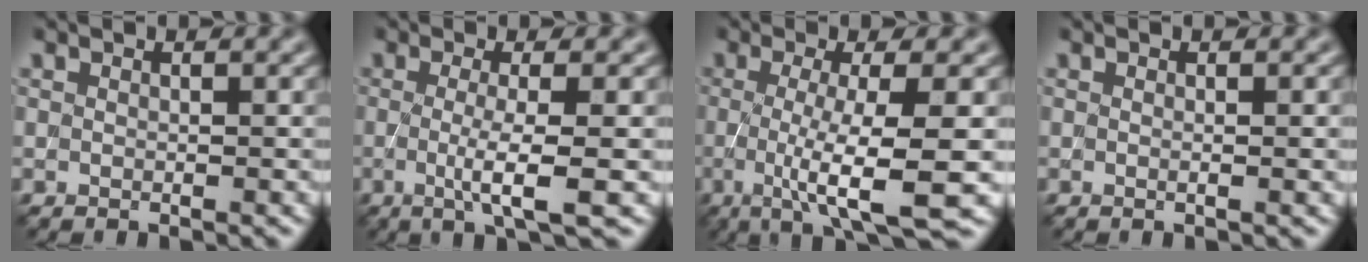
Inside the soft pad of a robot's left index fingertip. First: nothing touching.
{"total": 4.6, "force": [-0.6, 0.9, 4.4], "torque": [-0.076, -0.011, -0.012]}
{"total": 8.2, "force": [-1.3, 1.7, 7.9], "torque": [-0.124, -0.015, -0.022]}
{"total": 1.4, "force": [0.1, 0.5, 1.3], "torque": [-0.015, 0.001, -0.005]}